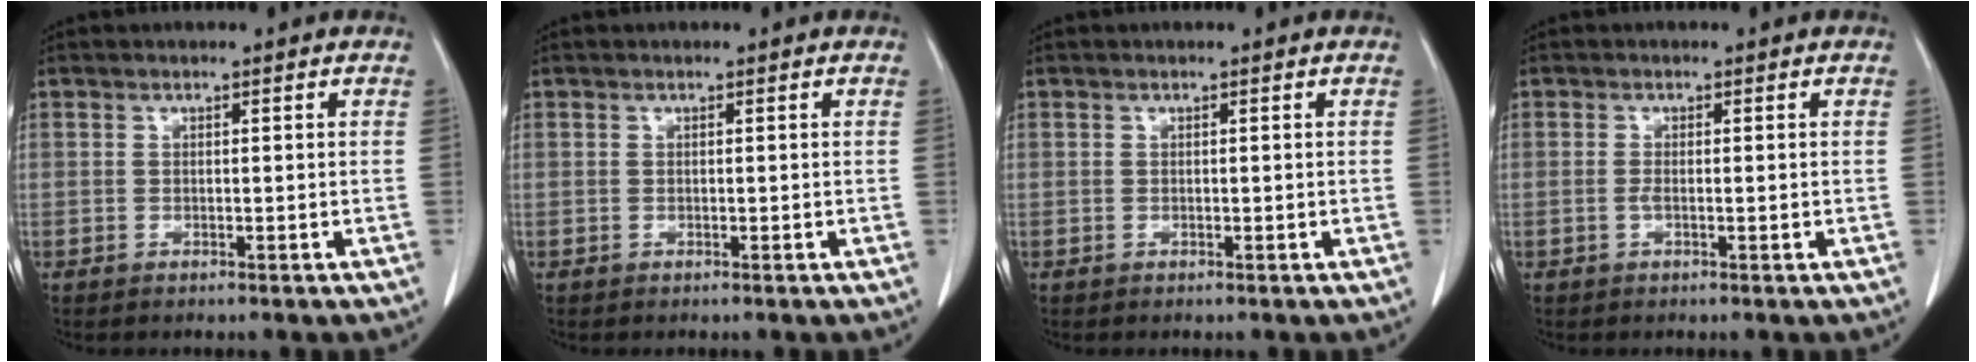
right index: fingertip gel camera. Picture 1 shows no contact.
{"total": 0.0}
{"total": 0.0}
{"total": 1.2, "force": [-0.2, 0.3, 1.2], "torque": [-0.023, -0.001, -0.005]}